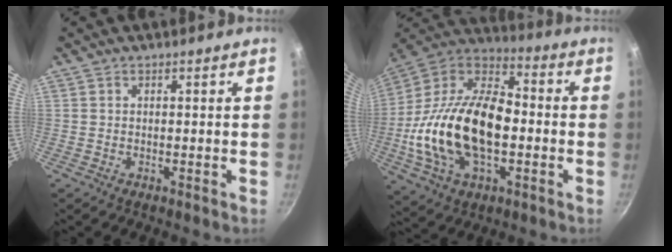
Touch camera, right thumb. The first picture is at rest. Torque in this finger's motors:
{"motor_torque": [-0.36, 2.00, 2.07, -0.70, 0.61]}